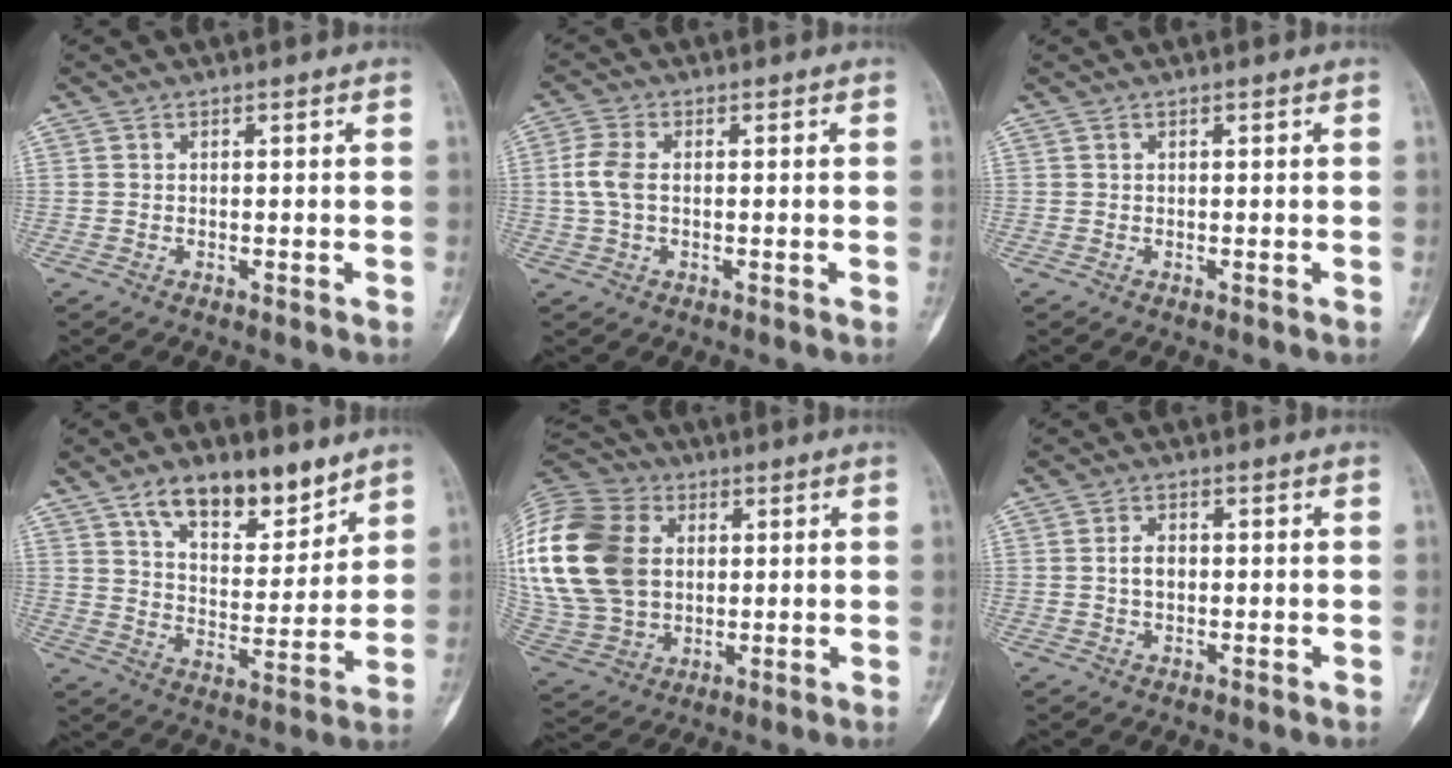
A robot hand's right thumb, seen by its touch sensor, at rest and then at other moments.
{"total": 4.8, "force": [0.2, 2.7, 4.0], "torque": [-0.104, 0.007, -0.002]}
{"total": 0.0}
{"total": 14.1, "force": [9.4, 6.5, 8.3], "torque": [-0.094, -0.059, 0.161]}
{"total": 27.6, "force": [4.5, 20.5, 17.9], "torque": [-0.406, 0.025, 0.095]}
{"total": 2.9, "force": [0.0, 1.9, 2.2], "torque": [-0.038, 0.004, -0.002]}